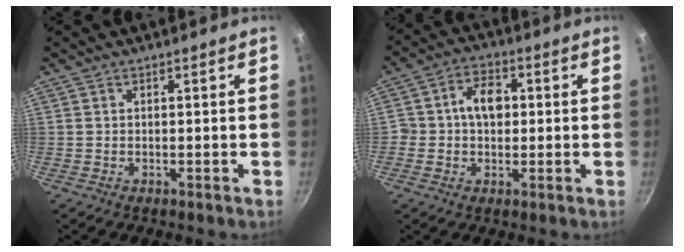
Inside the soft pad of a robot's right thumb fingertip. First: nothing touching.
{"total": 7.0, "force": [0.4, 5.5, 4.3], "torque": [-0.040, 0.011, -0.003]}